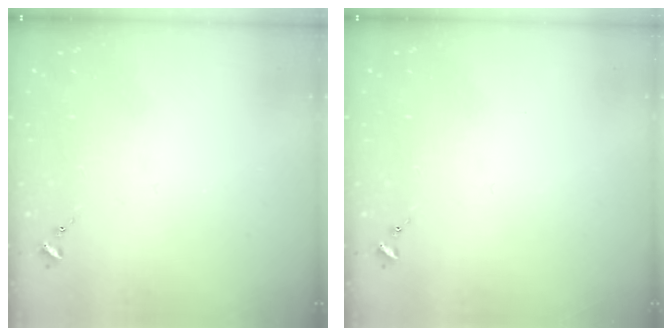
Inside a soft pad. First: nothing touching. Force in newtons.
{"total": 0.0}